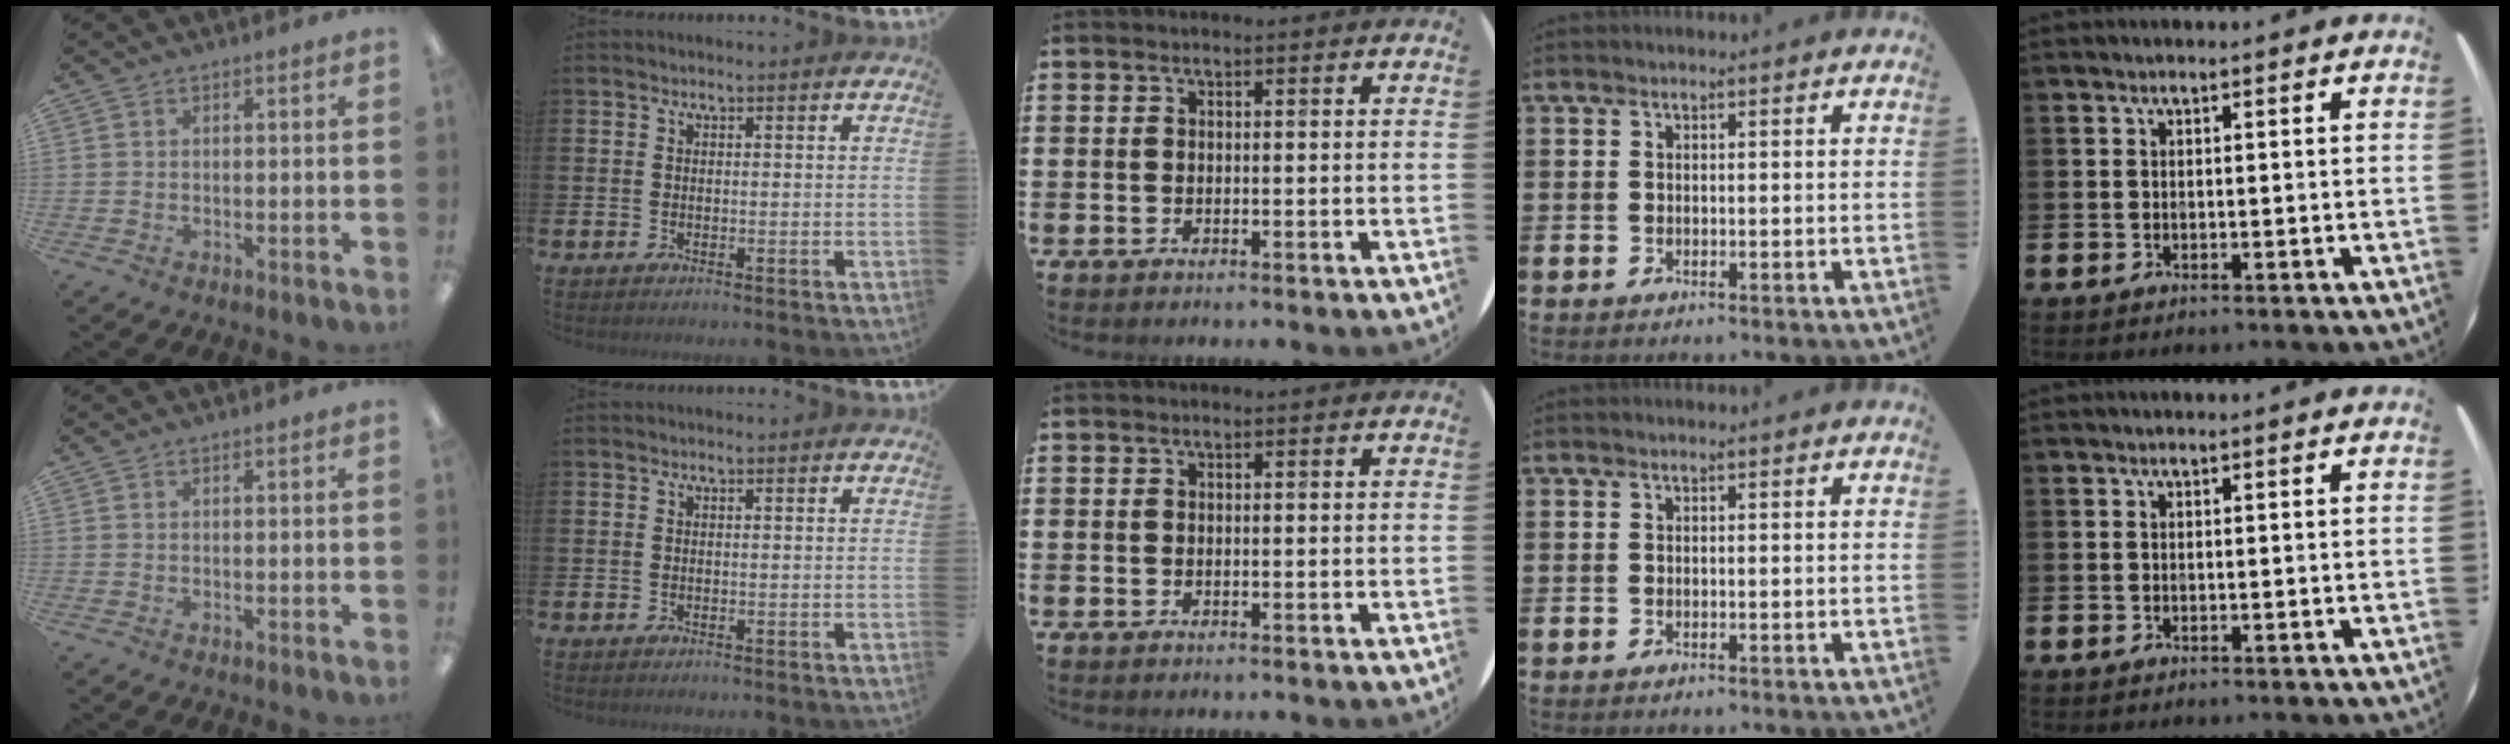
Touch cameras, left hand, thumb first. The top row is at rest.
{}